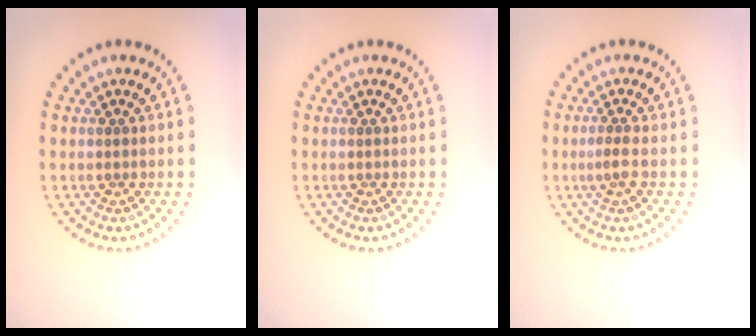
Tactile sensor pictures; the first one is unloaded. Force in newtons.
{"total": 0.0}
{"total": 1.3, "press": 1.0, "slide": 0.8}